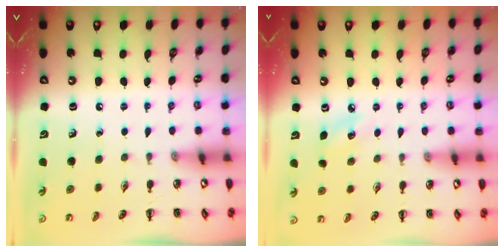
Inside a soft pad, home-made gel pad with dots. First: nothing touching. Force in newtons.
{"total": 5.2, "press": 5.0, "slide": 1.3}